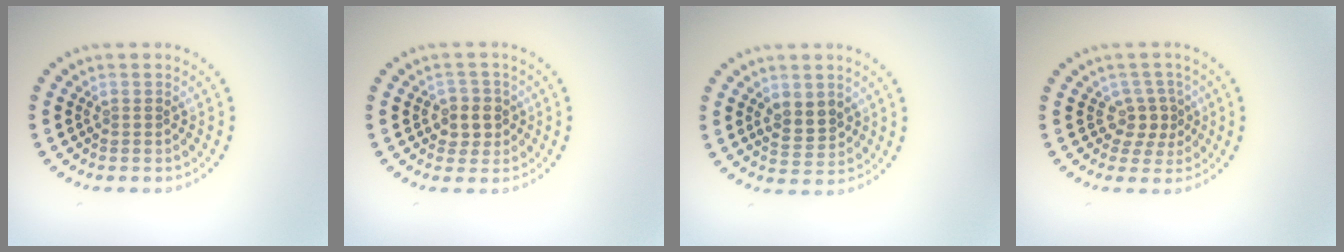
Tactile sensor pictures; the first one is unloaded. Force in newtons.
{"total": 2.5, "press": 2.2, "slide": 1.1}
{"total": 2.6, "press": 2.5, "slide": 0.7}
{"total": 2.1, "press": 1.6, "slide": 1.4}